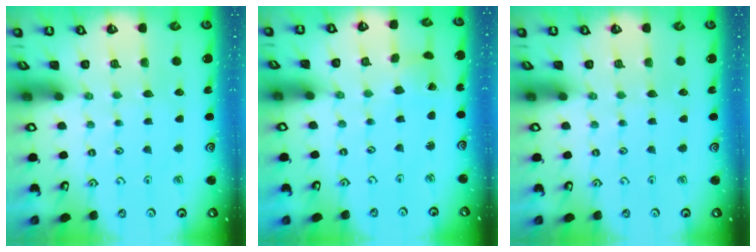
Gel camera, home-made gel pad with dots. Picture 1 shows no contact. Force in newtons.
{"total": 1.0, "press": 1.0, "slide": 0.1}
{"total": 0.0}